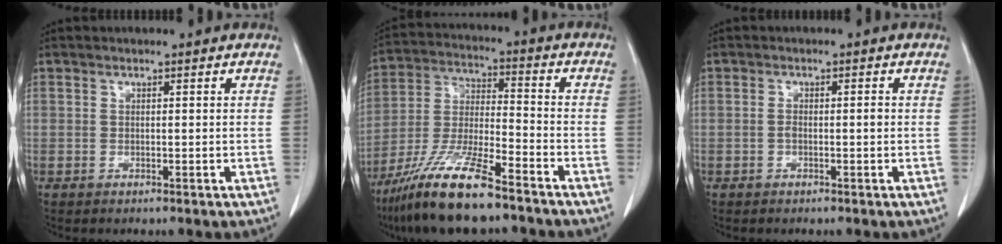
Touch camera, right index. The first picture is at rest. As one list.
[{"total": 14.4, "force": [-10.5, 1.8, 9.6], "torque": [-0.201, -0.025, -0.194]}, {"total": 1.7, "force": [-0.3, 0.5, 1.6], "torque": [-0.030, 0.001, -0.004]}]